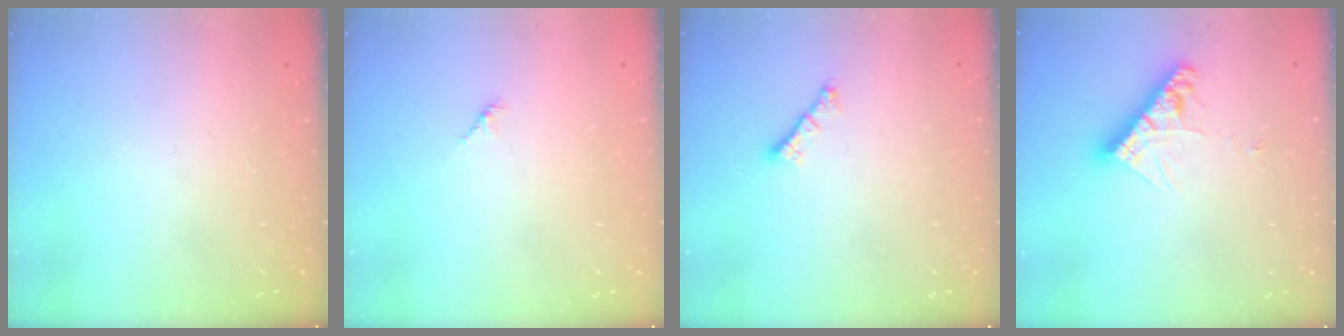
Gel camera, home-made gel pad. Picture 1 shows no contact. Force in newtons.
{"total": 1.7, "press": 1.6, "slide": 0.5}
{"total": 1.2, "press": 1.2, "slide": 0.3}
{"total": 9.5, "press": 9.4, "slide": 0.8}